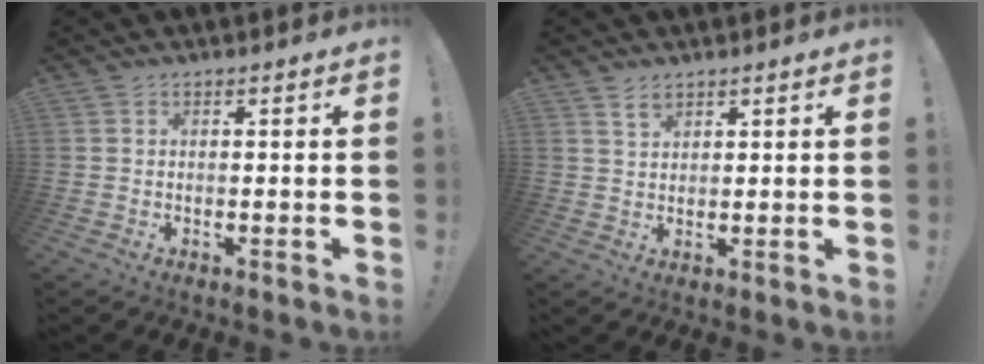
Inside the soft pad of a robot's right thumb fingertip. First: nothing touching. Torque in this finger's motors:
{"motor_torque": [-0.18, 0.16, 0.19, 0.01, -0.16]}